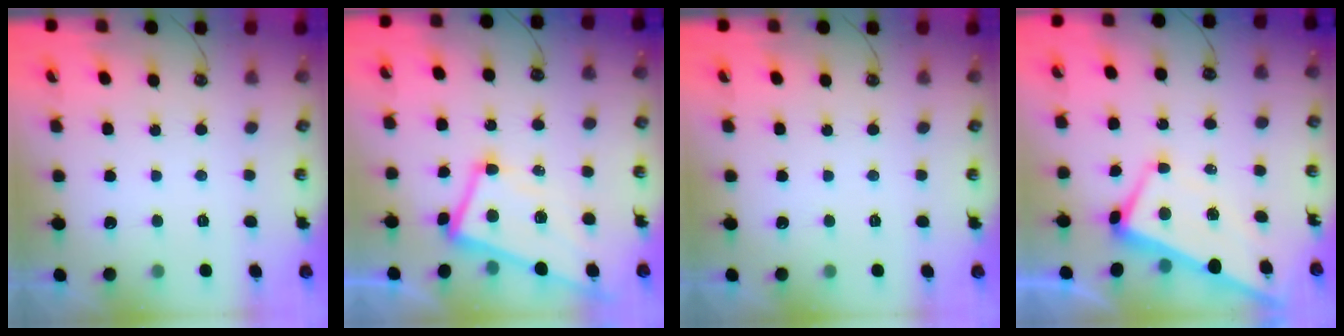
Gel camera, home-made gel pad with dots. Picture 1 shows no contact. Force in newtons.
{"total": 1.9, "press": 1.7, "slide": 0.9}
{"total": 0.0}
{"total": 1.0, "press": 0.4, "slide": 1.0}